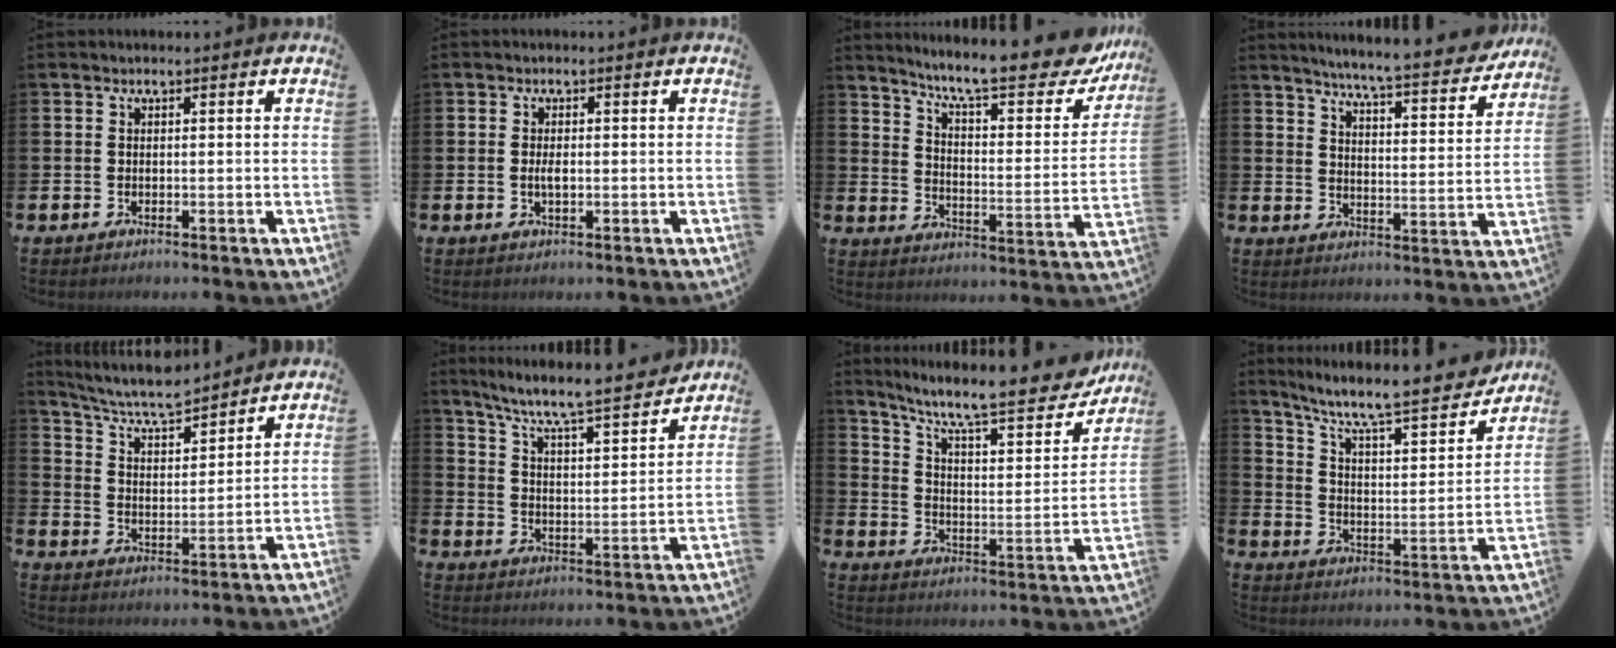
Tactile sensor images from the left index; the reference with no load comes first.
{"total": 1.8, "force": [-0.1, 0.8, 1.6], "torque": [-0.028, 0.001, -0.004]}
{"total": 10.9, "force": [9.2, 2.0, 5.4], "torque": [-0.113, -0.064, 0.148]}
{"total": 6.6, "force": [6.2, 0.0, 2.4], "torque": [-0.057, -0.051, 0.101]}
{"total": 6.8, "force": [6.4, 0.9, 2.2], "torque": [-0.072, -0.038, 0.112]}
{"total": 8.0, "force": [7.3, 0.4, 3.2], "torque": [-0.088, -0.060, 0.119]}
{"total": 11.0, "force": [9.0, 2.4, 5.8], "torque": [-0.128, -0.061, 0.146]}
{"total": 9.3, "force": [8.0, 1.5, 4.3], "torque": [-0.106, -0.061, 0.129]}